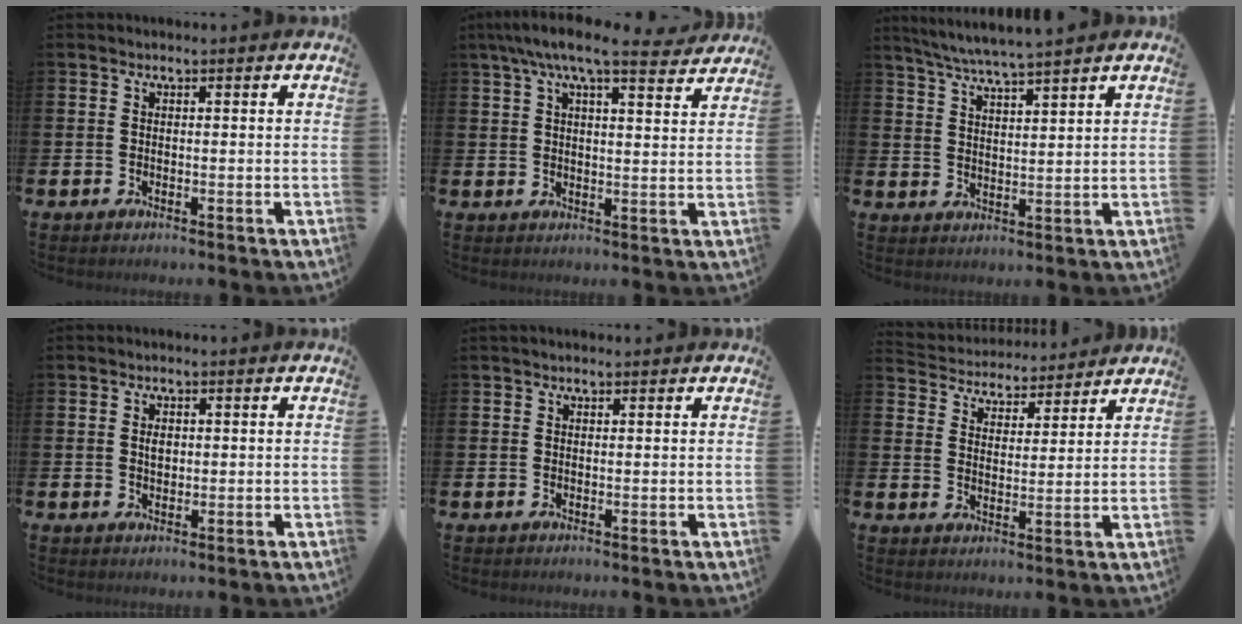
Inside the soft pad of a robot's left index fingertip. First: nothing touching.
{"total": 7.6, "force": [6.5, 1.2, 3.7], "torque": [-0.074, -0.022, 0.113]}
{"total": 5.5, "force": [5.2, -0.5, 1.7], "torque": [-0.051, -0.026, 0.092]}
{"total": 1.3, "force": [0.5, 0.9, 0.8], "torque": [0.004, -0.004, 0.004]}
{"total": 0.8, "force": [0.7, 0.3, 0.2], "torque": [0.010, -0.002, 0.010]}
{"total": 4.5, "force": [4.4, 1.2, -0.5], "torque": [-0.015, -0.036, 0.073]}